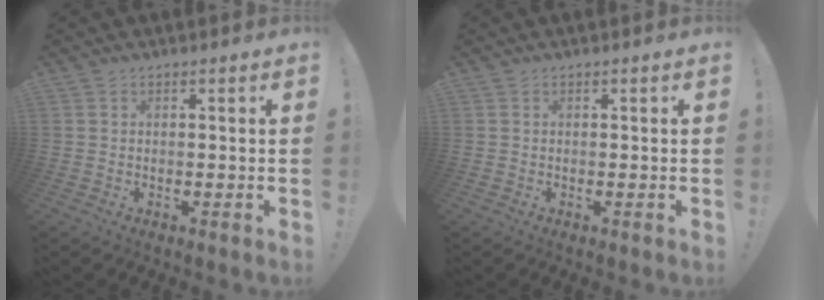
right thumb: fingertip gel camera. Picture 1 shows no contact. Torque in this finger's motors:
{"motor_torque": [0.00, 0.00, 0.00, 0.00, 0.00]}